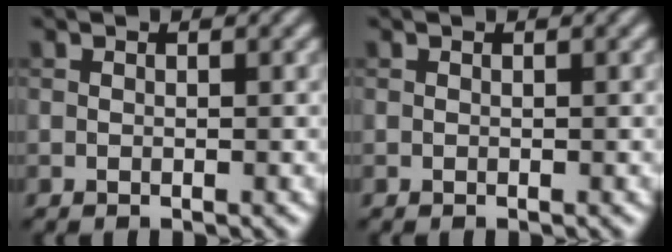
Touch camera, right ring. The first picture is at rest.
{"total": 0.0}